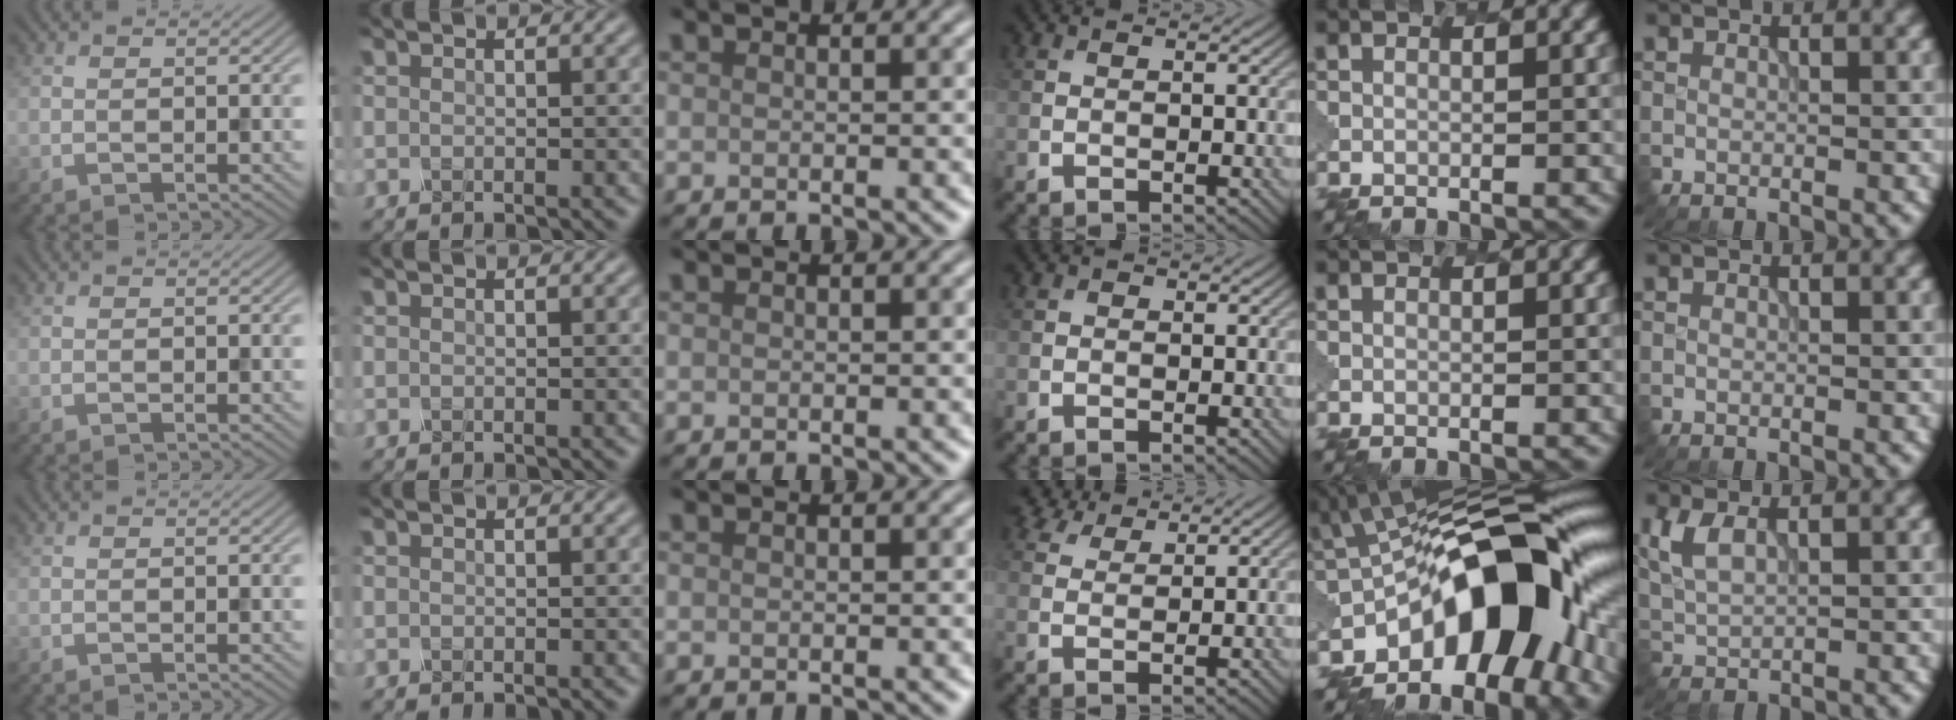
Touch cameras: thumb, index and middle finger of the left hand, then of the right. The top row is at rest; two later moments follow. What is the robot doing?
{"motion": "dispense", "object": "spray bottle"}